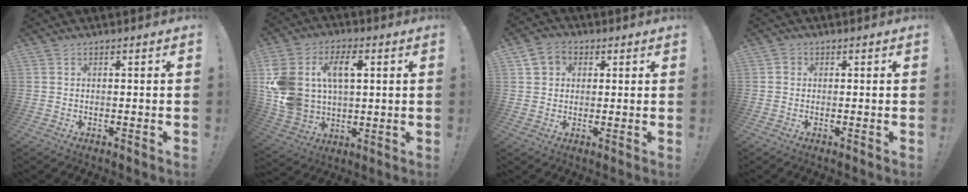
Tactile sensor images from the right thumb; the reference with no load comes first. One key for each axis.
{"total": 17.3, "fx": 5.1, "fy": 12.2, "fz": 11.2, "tx": -0.218, "ty": -0.011, "tz": 0.096}
{"total": 6.0, "fx": 2.2, "fy": 5.1, "fz": 2.3, "tx": -0.036, "ty": 0.000, "tz": 0.045}
{"total": 1.2, "fx": 0.0, "fy": 1.2, "fz": 0.4, "tx": 0.001, "ty": 0.000, "tz": -0.002}